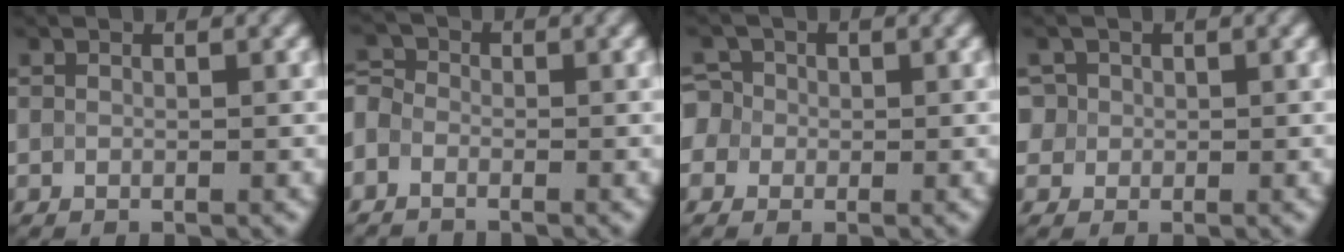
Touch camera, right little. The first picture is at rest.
{"total": 3.5, "force": [-2.5, 2.2, 0.9], "torque": [-0.005, 0.008, -0.052]}
{"total": 3.3, "force": [-0.3, 3.2, 1.0], "torque": [-0.011, 0.025, -0.033]}
{"total": 3.0, "force": [1.0, 2.7, 0.9], "torque": [-0.014, 0.009, 0.015]}